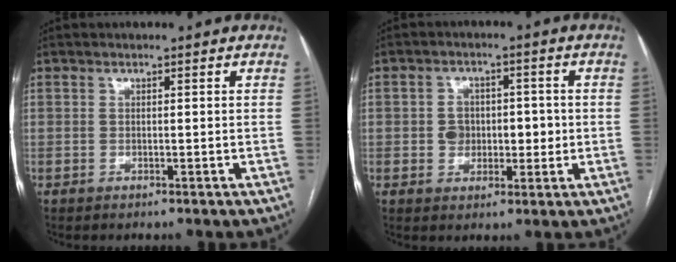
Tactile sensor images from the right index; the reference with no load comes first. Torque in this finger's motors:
{"motor_torque": [0.54, 0.11, 0.28, 0.07]}